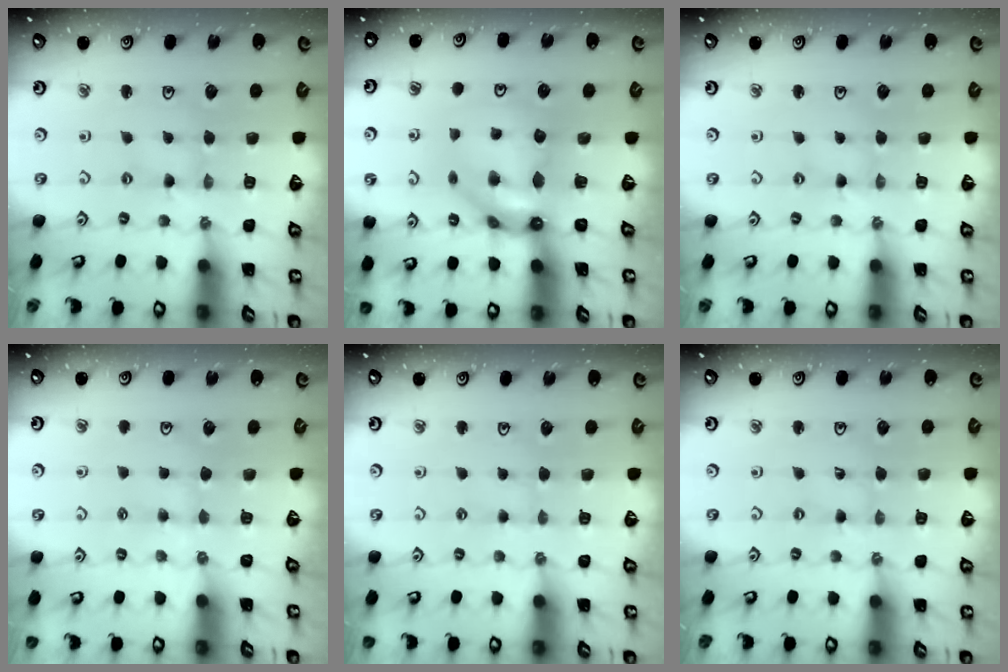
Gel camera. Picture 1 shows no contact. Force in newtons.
{"total": 10.6, "press": 10.5, "slide": 0.9}
{"total": 0.0}
{"total": 3.1, "press": 3.0, "slide": 0.4}
{"total": 1.3, "press": 1.2, "slide": 0.3}
{"total": 0.0}